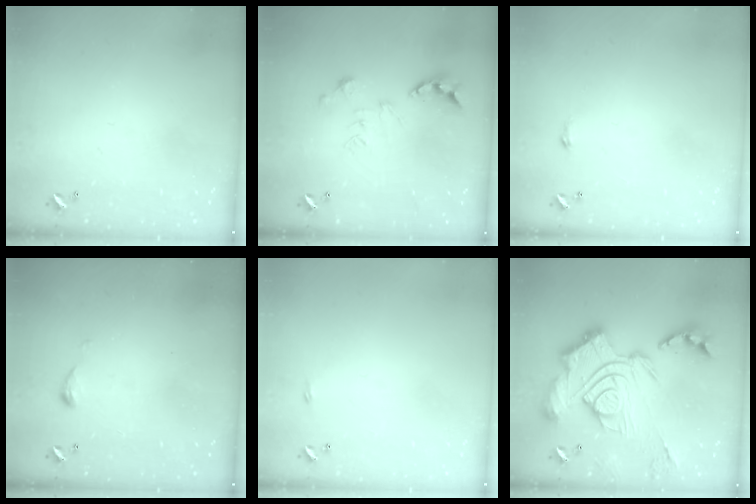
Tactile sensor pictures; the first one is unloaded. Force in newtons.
{"total": 0.8, "press": 0.8, "slide": 0.3}
{"total": 1.8, "press": 1.8, "slide": 0.3}
{"total": 4.0, "press": 4.0, "slide": 0.6}
{"total": 2.2, "press": 2.1, "slide": 0.4}
{"total": 4.2, "press": 3.4, "slide": 2.5}